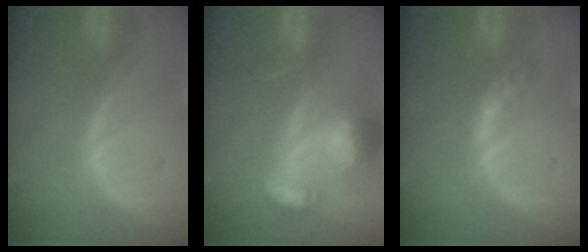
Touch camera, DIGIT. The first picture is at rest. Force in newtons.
{"total": 7.0, "press": 6.5, "slide": 2.6}
{"total": 2.8, "press": 2.5, "slide": 1.2}